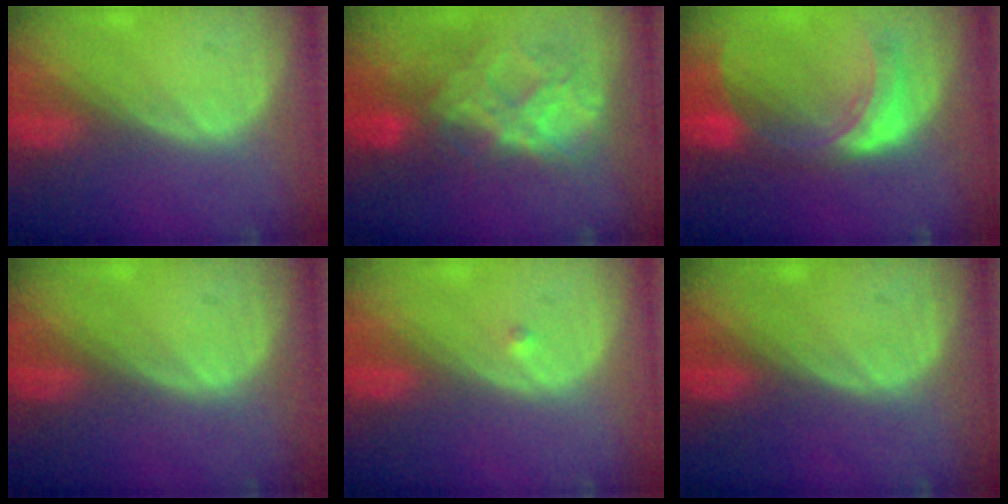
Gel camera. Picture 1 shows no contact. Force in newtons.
{"total": 8.8, "press": 7.6, "slide": 4.4}
{"total": 8.3, "press": 7.4, "slide": 3.8}
{"total": 0.0}
{"total": 0.5, "press": 0.4, "slide": 0.3}
{"total": 0.0}